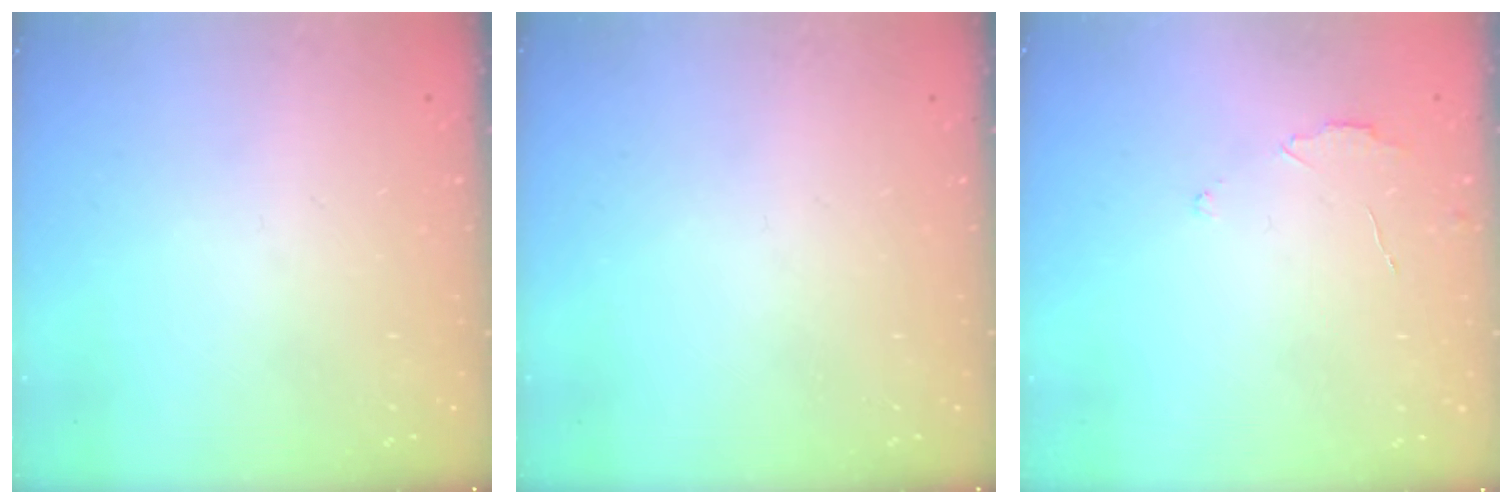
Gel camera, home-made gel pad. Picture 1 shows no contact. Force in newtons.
{"total": 0.0}
{"total": 2.6, "press": 2.6, "slide": 0.2}